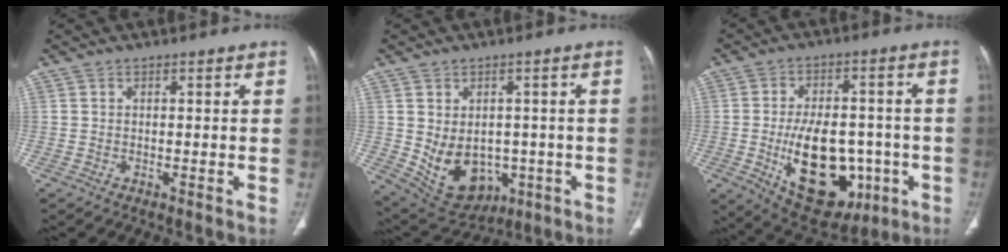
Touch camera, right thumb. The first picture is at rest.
{"total": 12.1, "force": [-2.2, 9.1, 7.6], "torque": [-0.097, 0.005, -0.002]}
{"total": 20.1, "force": [-5.0, 11.8, 15.4], "torque": [-0.206, 0.012, -0.048]}